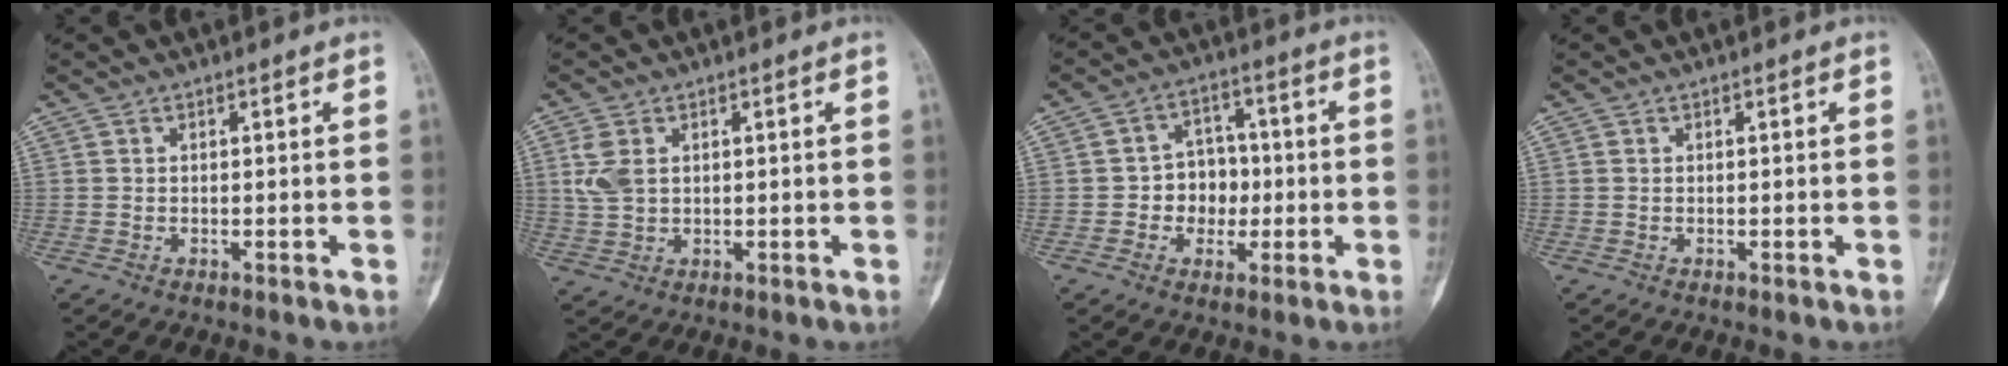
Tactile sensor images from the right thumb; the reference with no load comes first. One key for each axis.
{"total": 5.0, "fx": 1.1, "fy": 3.3, "fz": 3.6, "tx": -0.082, "ty": 0.002, "tz": 0.025}
{"total": 7.3, "fx": -1.1, "fy": 6.2, "fz": 3.7, "tx": -0.005, "ty": 0.023, "tz": -0.024}
{"total": 0.0}